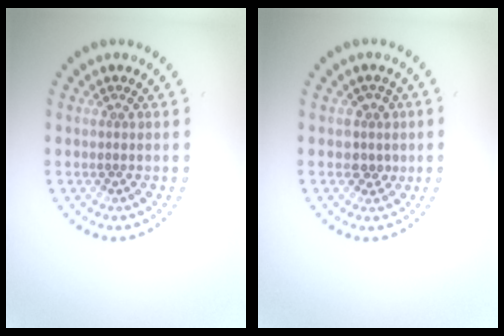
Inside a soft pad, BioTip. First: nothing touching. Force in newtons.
{"total": 1.9, "press": 1.5, "slide": 1.0}